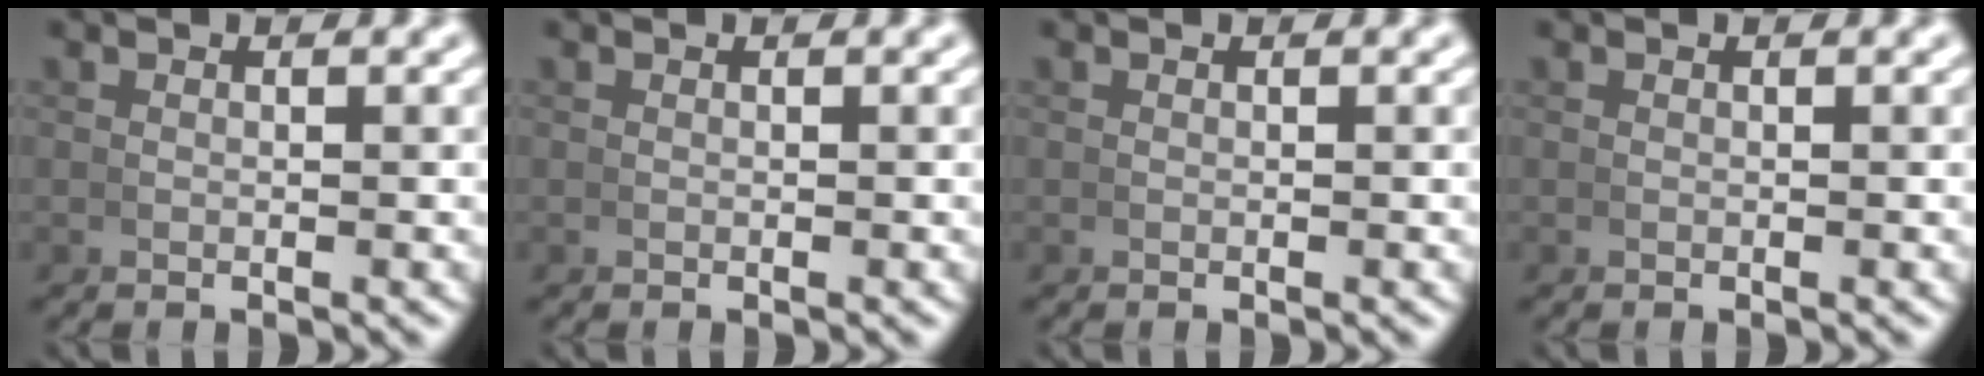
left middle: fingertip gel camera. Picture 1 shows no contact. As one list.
[{"total": 0.0}, {"total": 0.0}, {"total": 0.0}]